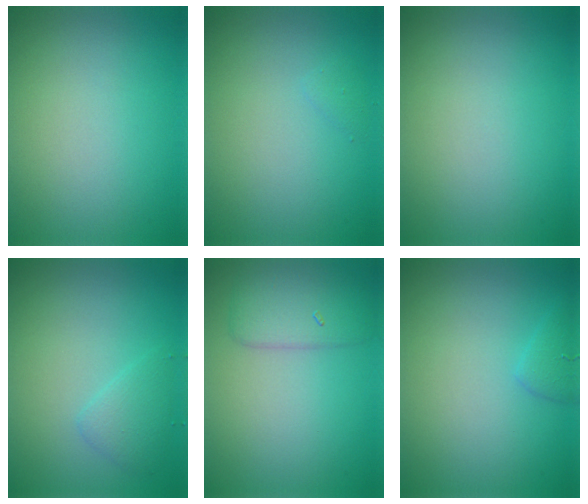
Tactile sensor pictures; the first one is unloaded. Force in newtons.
{"total": 0.5, "press": 0.5, "slide": 0.0}
{"total": 0.0}
{"total": 1.7, "press": 1.7, "slide": 0.0}
{"total": 3.1, "press": 3.1, "slide": 0.1}
{"total": 1.2, "press": 1.2, "slide": 0.1}